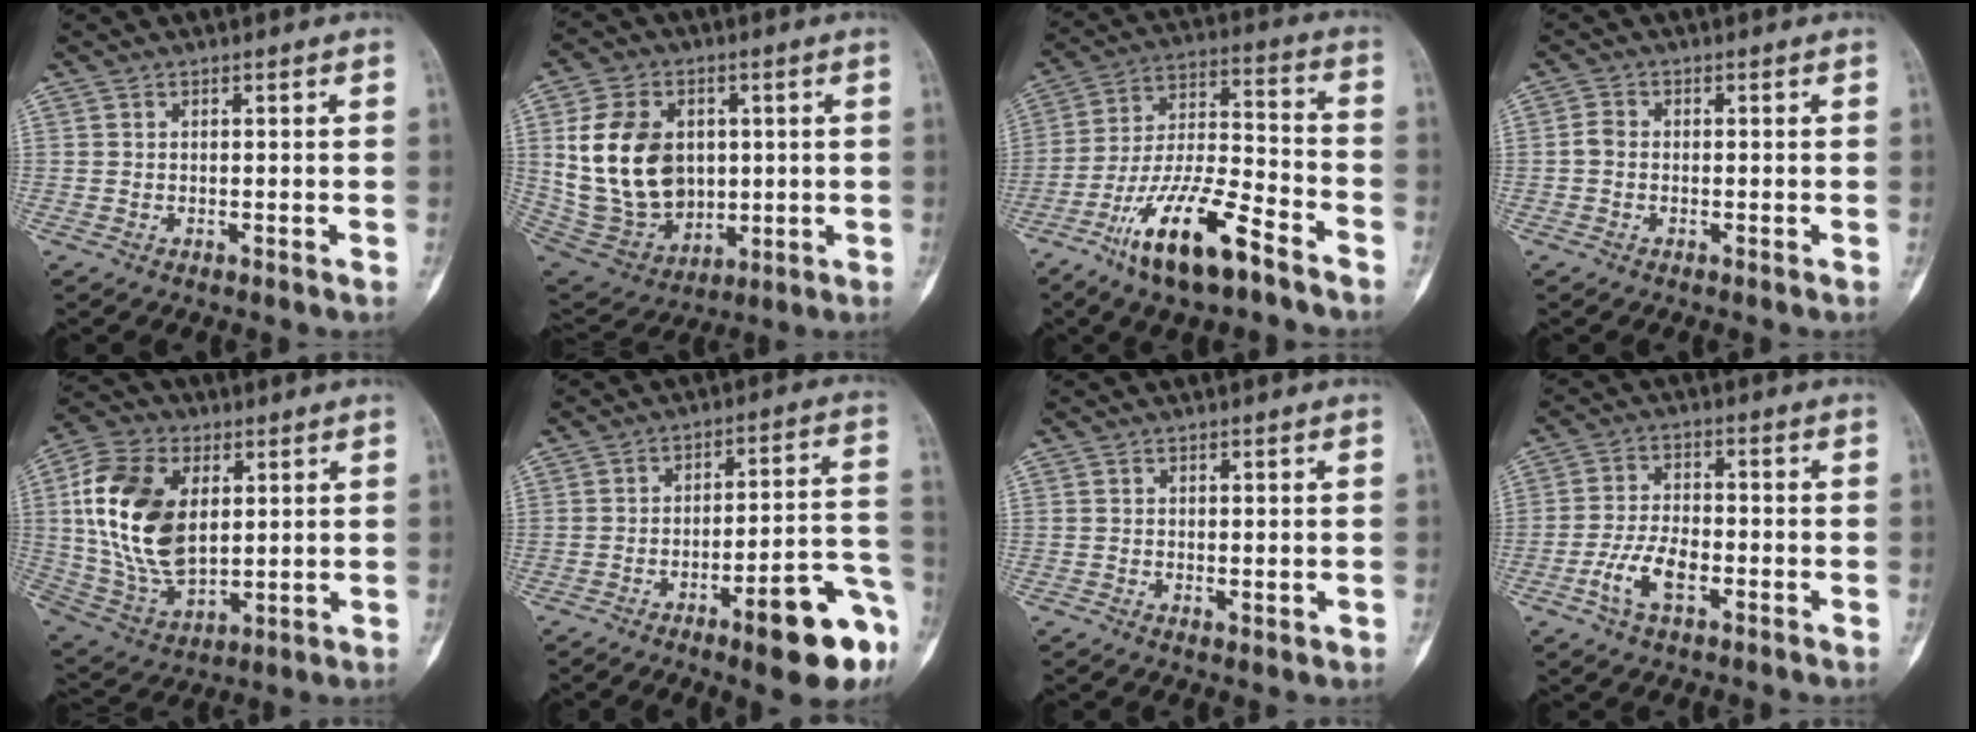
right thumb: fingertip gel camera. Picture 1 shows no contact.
{"total": 18.9, "force": [2.8, 14.0, 12.4], "torque": [-0.199, -0.007, 0.073]}
{"total": 17.4, "force": [-10.9, 4.8, 12.7], "torque": [-0.235, 0.072, -0.196]}
{"total": 1.8, "force": [-0.5, 1.3, 1.1], "torque": [-0.021, 0.004, -0.016]}
{"total": 19.7, "force": [4.0, 12.2, 14.9], "torque": [-0.275, -0.010, 0.078]}
{"total": 16.0, "force": [-7.9, 3.8, 13.4], "torque": [-0.134, 0.058, -0.102]}
{"total": 1.5, "force": [0.0, 0.9, 1.2], "torque": [-0.011, -0.004, 0.003]}
{"total": 7.2, "force": [-3.0, 3.4, 5.6], "torque": [-0.111, 0.017, -0.059]}